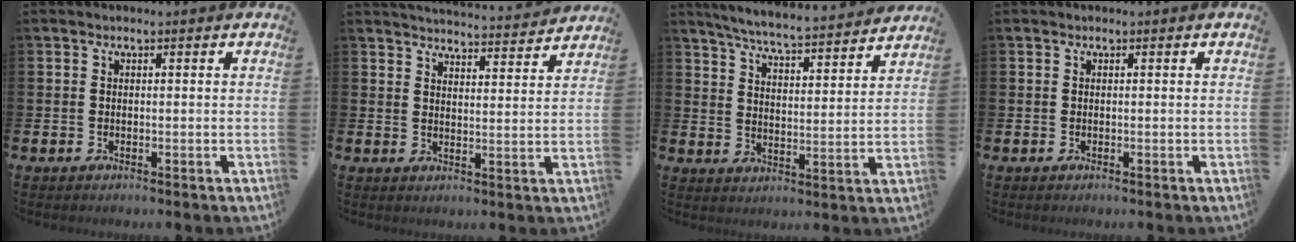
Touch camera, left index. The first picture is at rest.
{"total": 4.6, "force": [4.6, 0.0, 0.3], "torque": [-0.011, -0.038, 0.079]}
{"total": 6.2, "force": [6.0, -0.1, 1.5], "torque": [-0.055, -0.045, 0.103]}
{"total": 0.0}